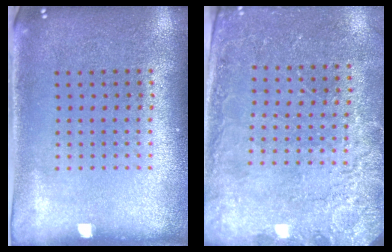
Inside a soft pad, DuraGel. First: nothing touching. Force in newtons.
{"total": 2.5, "press": 2.4, "slide": 0.7}